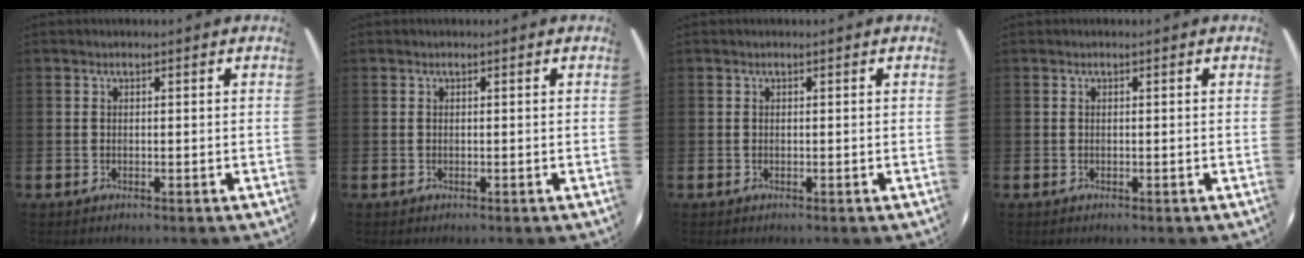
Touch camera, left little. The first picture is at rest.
{"total": 0.0}
{"total": 0.0}
{"total": 0.0}